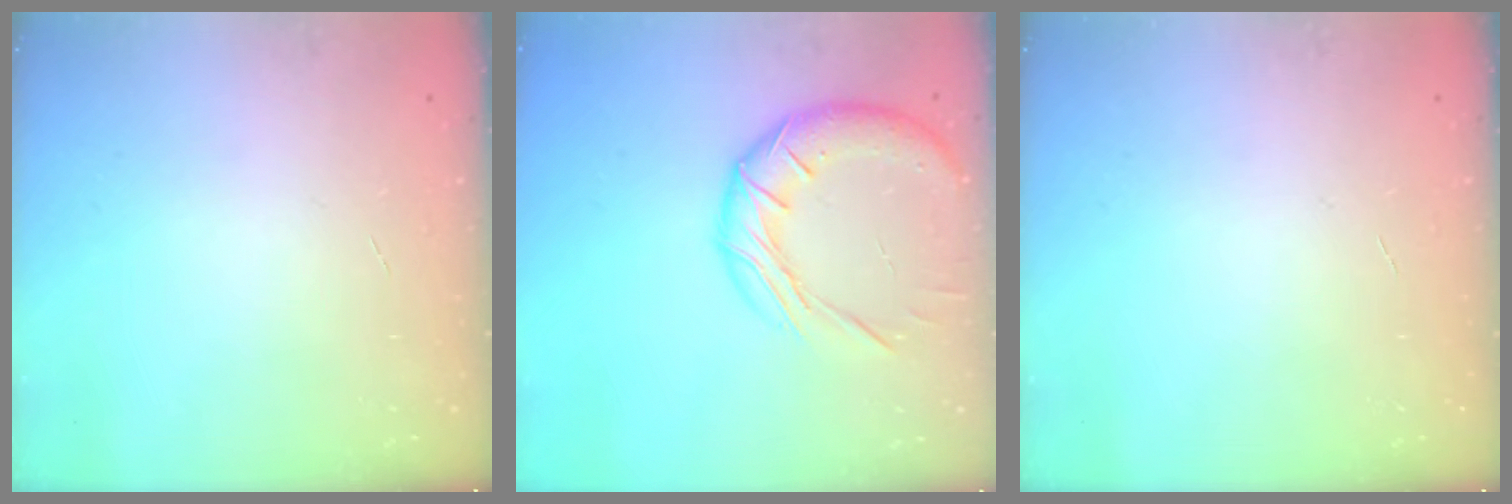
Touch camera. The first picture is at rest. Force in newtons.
{"total": 16.0, "press": 15.9, "slide": 1.1}
{"total": 0.0}